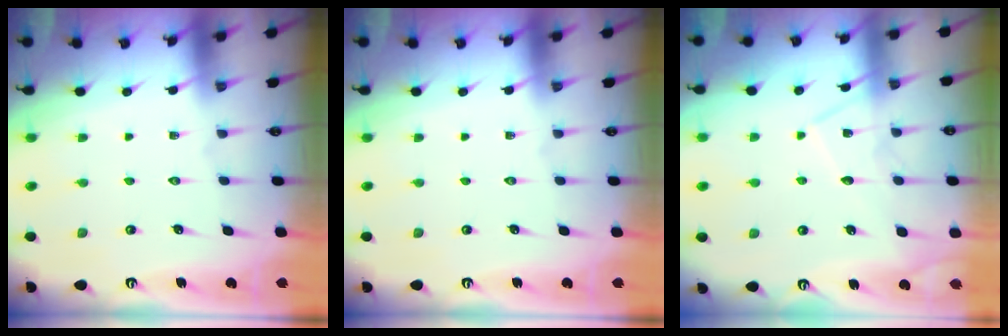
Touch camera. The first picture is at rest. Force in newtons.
{"total": 0.0}
{"total": 9.6, "press": 9.5, "slide": 0.8}